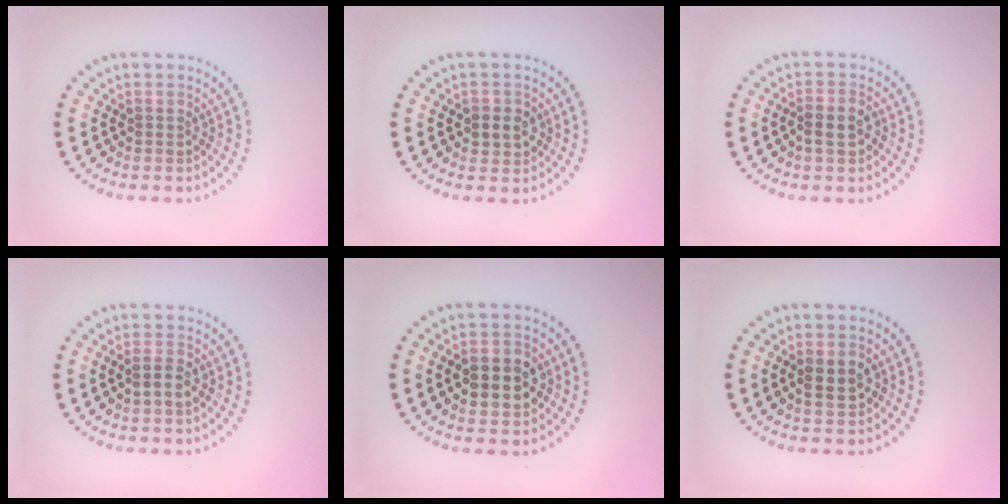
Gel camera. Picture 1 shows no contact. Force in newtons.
{"total": 2.2, "press": 2.2, "slide": 0.4}
{"total": 1.9, "press": 1.9, "slide": 0.5}
{"total": 1.9, "press": 1.9, "slide": 0.2}
{"total": 5.1, "press": 5.1, "slide": 0.5}
{"total": 2.7, "press": 2.7, "slide": 0.2}